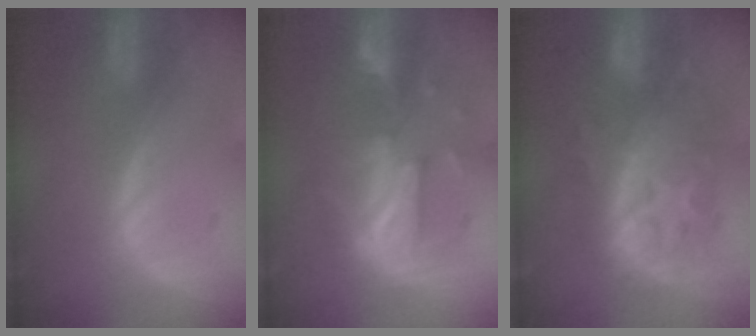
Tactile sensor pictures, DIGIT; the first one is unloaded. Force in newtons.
{"total": 9.0, "press": 8.8, "slide": 1.7}
{"total": 9.2, "press": 9.2, "slide": 0.4}